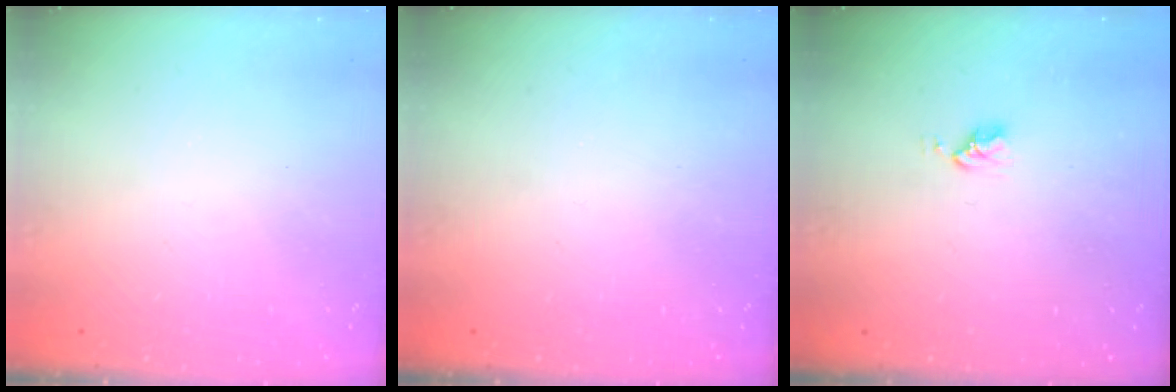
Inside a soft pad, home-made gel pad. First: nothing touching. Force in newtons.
{"total": 0.0}
{"total": 2.8, "press": 2.8, "slide": 0.4}